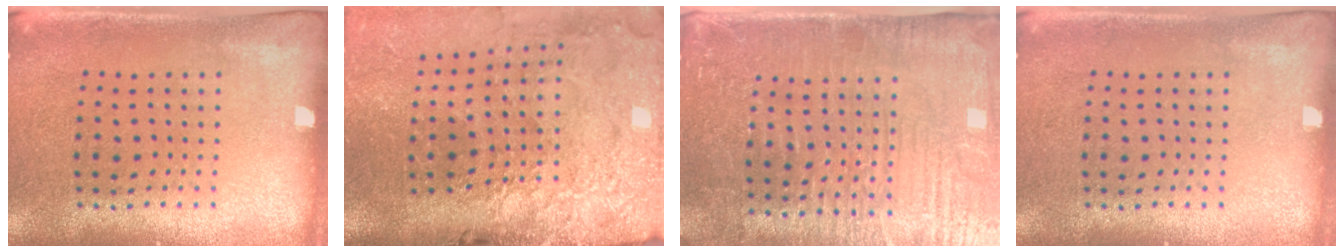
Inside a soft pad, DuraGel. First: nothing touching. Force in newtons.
{"total": 5.0, "press": 3.8, "slide": 3.3}
{"total": 4.7, "press": 4.5, "slide": 1.6}
{"total": 0.0}